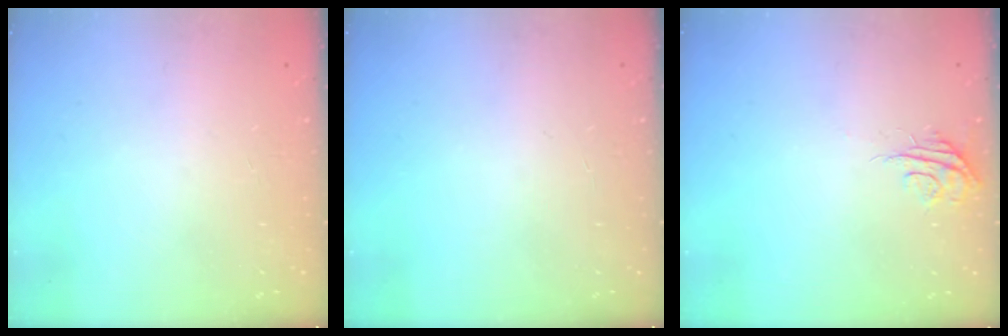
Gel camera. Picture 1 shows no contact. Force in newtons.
{"total": 2.3, "press": 2.3, "slide": 0.2}
{"total": 5.7, "press": 5.7, "slide": 0.7}